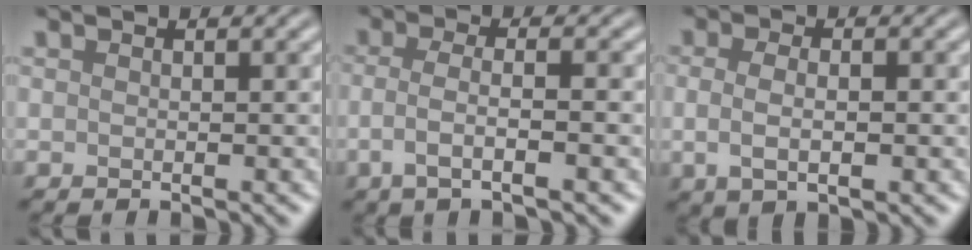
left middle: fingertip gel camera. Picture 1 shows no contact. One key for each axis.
{"total": 3.7, "fx": -1.0, "fy": 1.1, "fz": 3.4, "tx": -0.058, "ty": -0.003, "tz": -0.027}
{"total": 3.2, "fx": -0.2, "fy": 1.6, "fz": 2.8, "tx": -0.048, "ty": -0.006, "tz": -0.002}